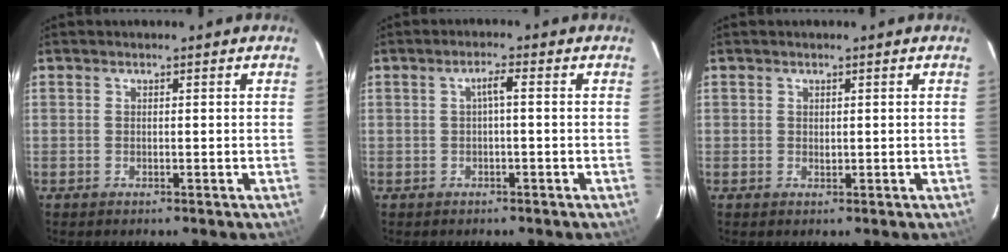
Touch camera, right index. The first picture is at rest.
{"total": 1.9, "force": [-0.2, 0.1, 1.9], "torque": [-0.037, 0.008, -0.002]}
{"total": 0.6, "force": [0.3, 0.5, 0.1], "torque": [-0.001, 0.002, 0.005]}